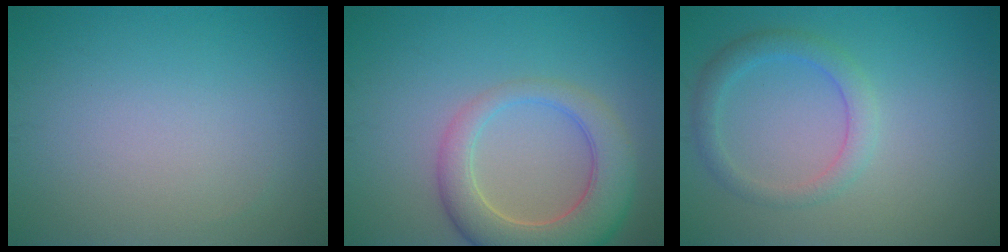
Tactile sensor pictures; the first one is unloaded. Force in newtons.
{"total": 6.7, "press": 6.7, "slide": 0.5}
{"total": 2.7, "press": 2.6, "slide": 0.2}